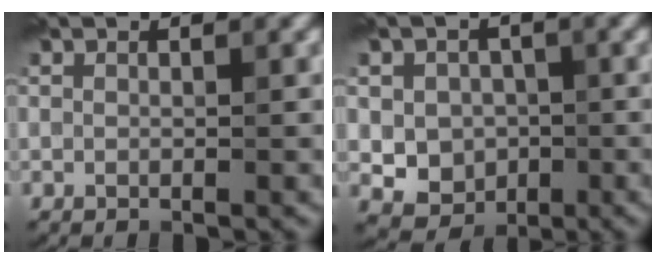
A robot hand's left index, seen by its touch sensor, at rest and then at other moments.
{"total": 4.7, "force": [-0.2, 4.2, 2.2], "torque": [-0.013, 0.000, -0.016]}